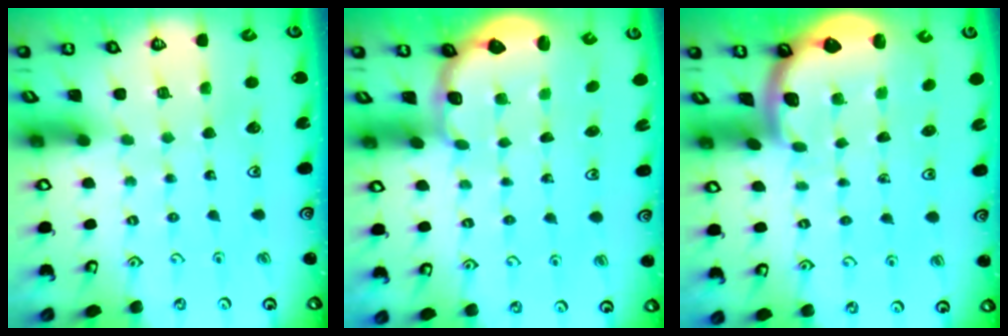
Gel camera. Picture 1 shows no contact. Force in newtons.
{"total": 2.7, "press": 2.1, "slide": 1.8}
{"total": 1.4, "press": 1.4, "slide": 0.1}